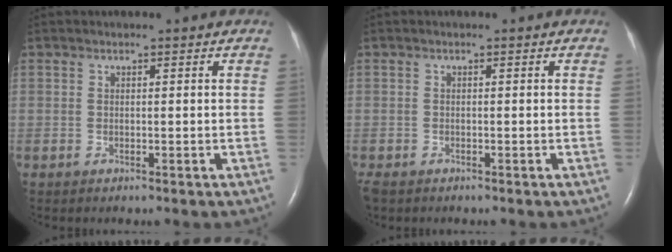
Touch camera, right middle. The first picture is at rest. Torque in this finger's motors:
{"motor_torque": [0.30, -0.44, 0.00, 0.01]}